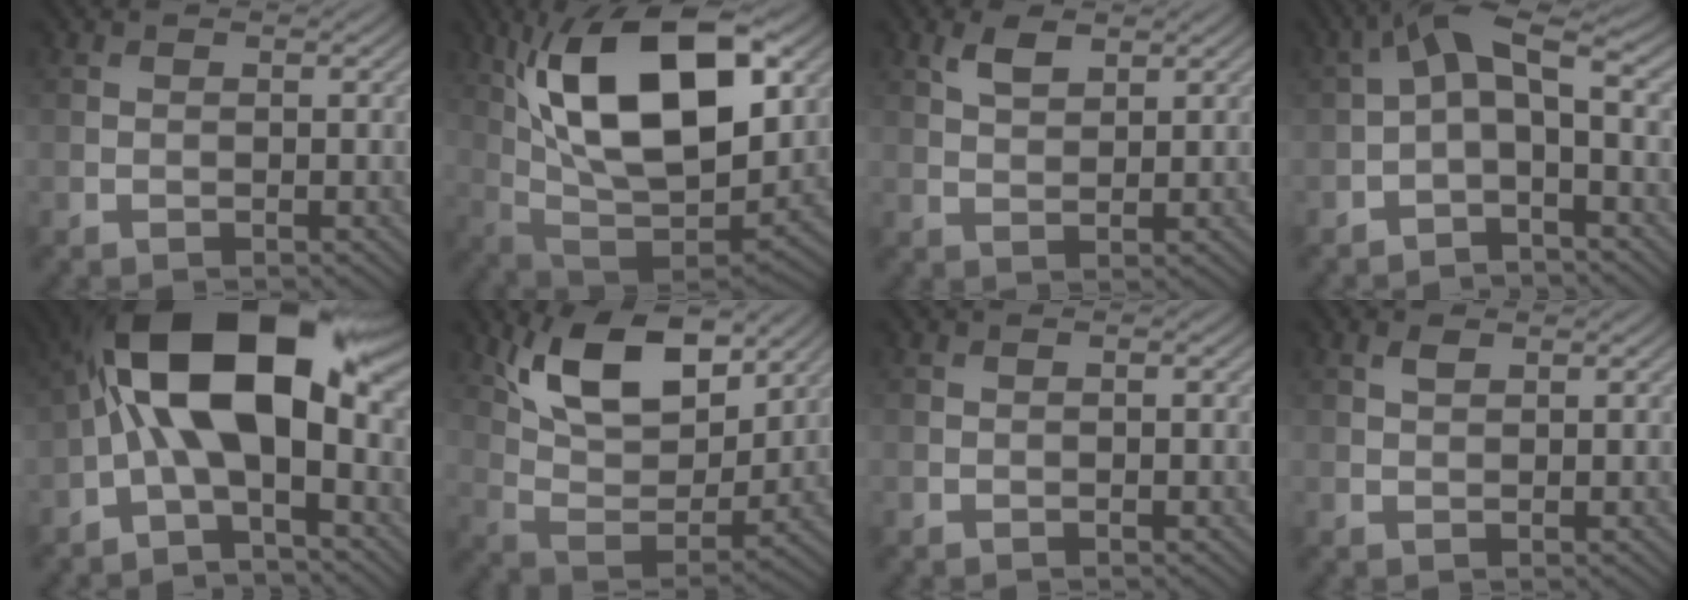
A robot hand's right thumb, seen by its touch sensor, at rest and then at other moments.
{"total": 18.5, "force": [6.0, 8.8, 15.1], "torque": [-0.279, 0.021, 0.098]}
{"total": 3.0, "force": [1.8, 1.4, 2.0], "torque": [-0.044, 0.001, 0.037]}
{"total": 5.6, "force": [-0.6, 2.4, 5.0], "torque": [-0.093, 0.015, -0.021]}
{"total": 16.4, "force": [1.1, 7.5, 14.5], "torque": [-0.256, 0.029, 0.001]}
{"total": 12.7, "force": [7.6, 5.6, 8.5], "torque": [-0.160, -0.007, 0.131]}
{"total": 0.0}
{"total": 1.2, "force": [0.7, 0.5, 0.8], "torque": [-0.019, 0.001, 0.015]}